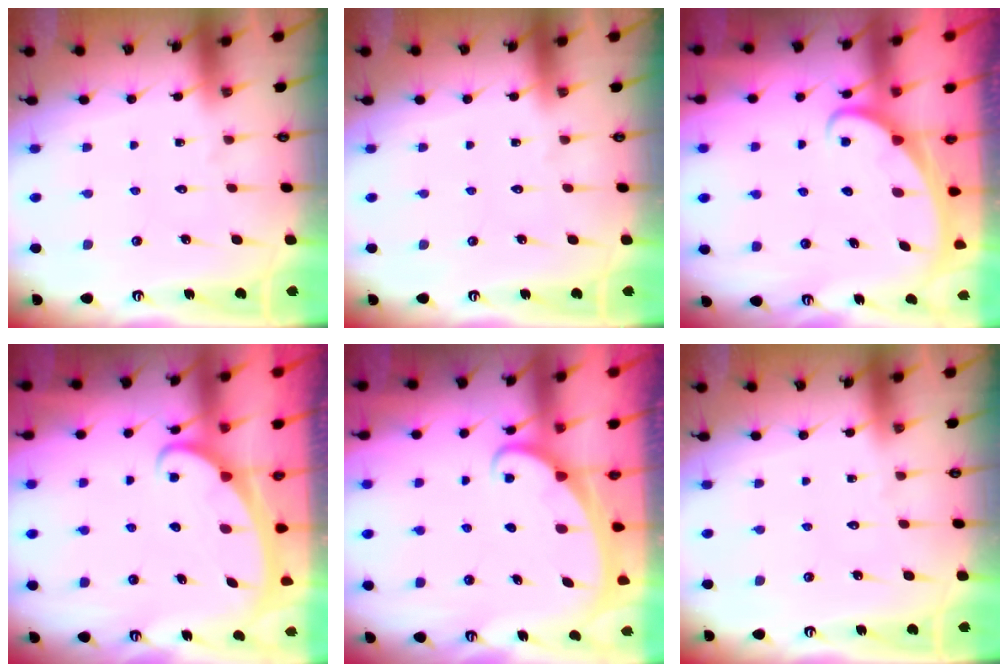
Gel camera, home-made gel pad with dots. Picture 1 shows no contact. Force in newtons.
{"total": 0.0}
{"total": 2.2, "press": 2.2, "slide": 0.2}
{"total": 2.1, "press": 2.1, "slide": 0.3}
{"total": 1.9, "press": 1.9, "slide": 0.1}
{"total": 0.0}